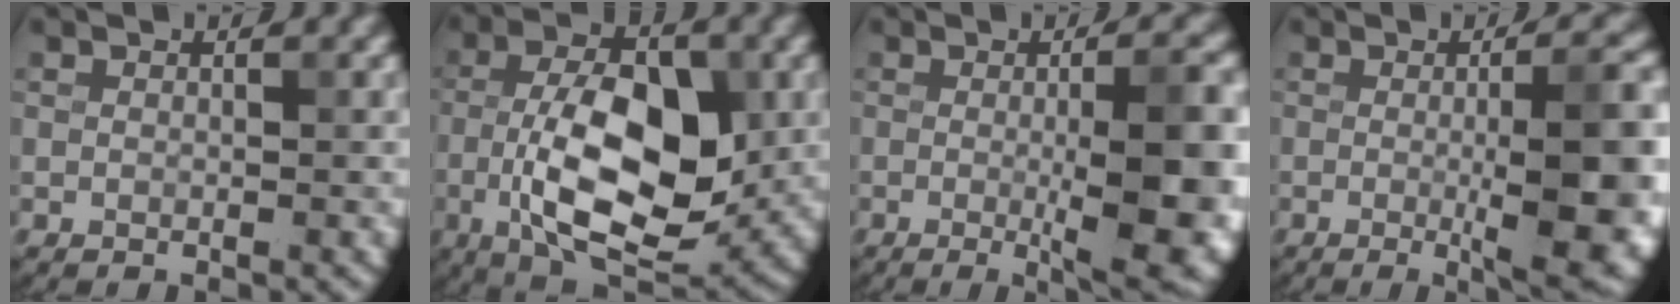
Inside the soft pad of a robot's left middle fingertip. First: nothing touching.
{"total": 11.5, "force": [-1.8, 5.8, 9.8], "torque": [-0.168, -0.002, -0.033]}
{"total": 10.2, "force": [-0.7, 2.6, 9.8], "torque": [-0.124, -0.014, -0.002]}
{"total": 10.5, "force": [-0.7, 2.6, 10.2], "torque": [-0.124, -0.012, -0.003]}